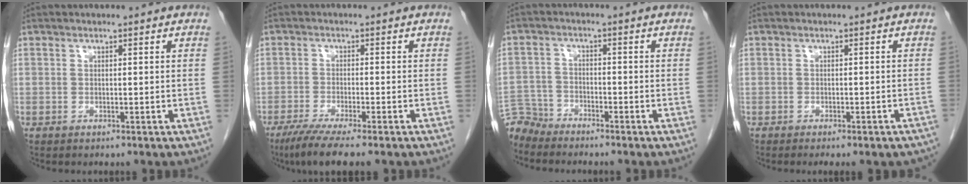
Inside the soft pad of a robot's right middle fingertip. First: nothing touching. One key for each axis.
{"total": 7.1, "fx": -5.3, "fy": 0.1, "fz": 4.7, "tx": -0.076, "ty": -0.017, "tz": -0.084}
{"total": 4.7, "fx": -4.6, "fy": 0.6, "fz": -0.8, "tx": 0.019, "ty": -0.004, "tz": -0.088}
{"total": 7.0, "fx": -6.0, "fy": 1.4, "fz": 3.3, "tx": -0.033, "ty": -0.001, "tz": -0.065}